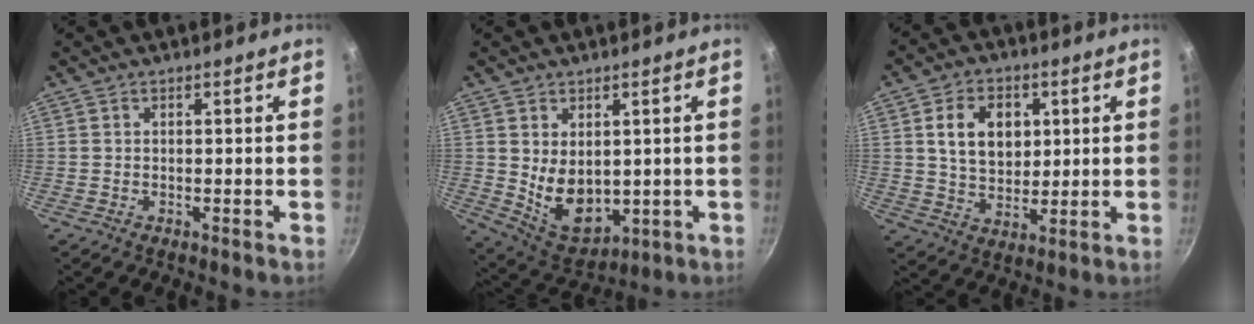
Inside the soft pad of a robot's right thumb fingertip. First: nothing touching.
{"total": 10.1, "force": [0.9, 6.8, 7.4], "torque": [-0.098, -0.028, 0.044]}
{"total": 10.9, "force": [2.7, 7.9, 7.0], "torque": [-0.092, -0.005, 0.046]}